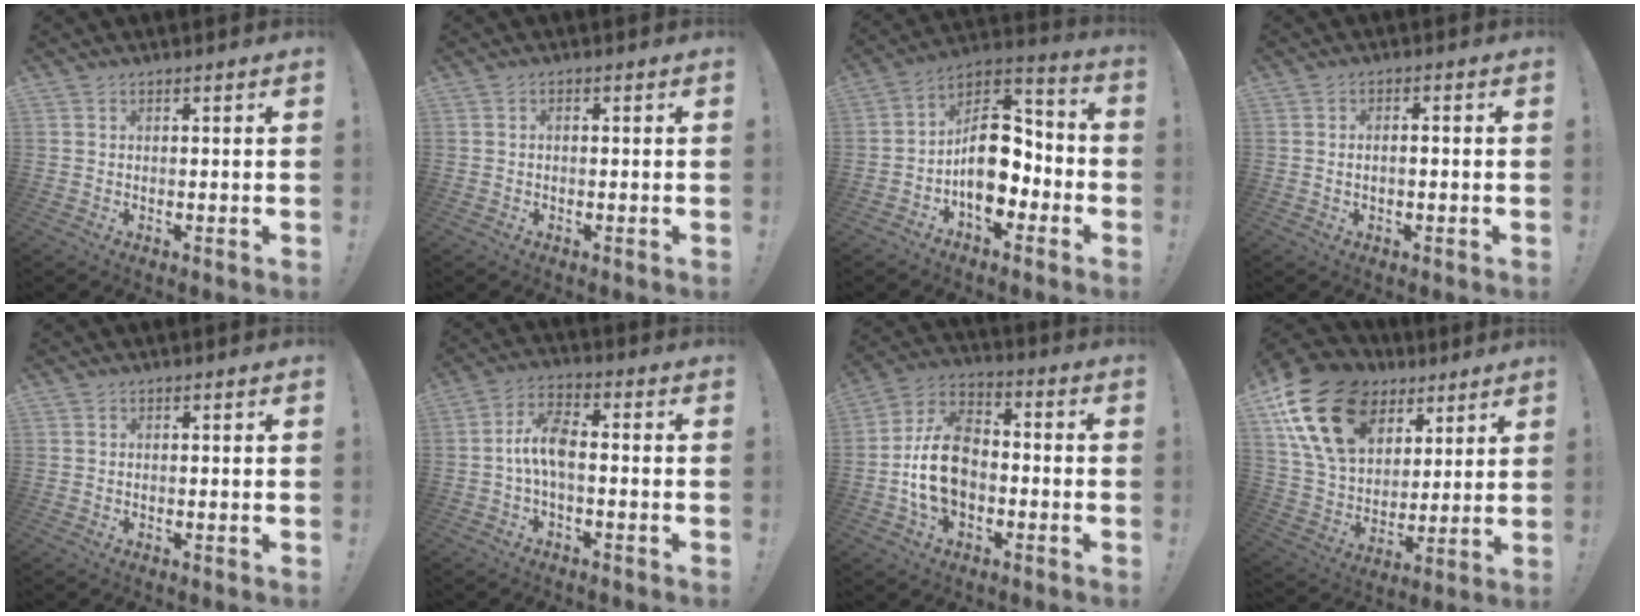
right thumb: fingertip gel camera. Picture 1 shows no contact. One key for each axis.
{"total": 0.6, "fx": -0.4, "fy": 0.2, "fz": 0.5, "tx": -0.010, "ty": 0.001, "tz": -0.007}
{"total": 14.7, "fx": -2.9, "fy": 9.8, "fz": 10.6, "tx": -0.148, "ty": 0.016, "tz": -0.039}
{"total": 1.8, "fx": -0.7, "fy": 0.7, "fz": 1.5, "tx": -0.027, "ty": 0.006, "tz": -0.012}
{"total": 0.9, "fx": 0.7, "fy": 0.6, "fz": 0.0, "tx": 0.006, "ty": -0.001, "tz": 0.011}
{"total": 8.6, "fx": -1.2, "fy": 3.8, "fz": 7.6, "tx": -0.157, "ty": 0.007, "tz": -0.022}
{"total": 15.4, "fx": -3.0, "fy": 10.9, "fz": 10.5, "tx": -0.188, "ty": 0.031, "tz": -0.054}
{"total": 22.0, "fx": 10.5, "fy": 14.5, "fz": 12.7, "tx": -0.227, "ty": -0.040, "tz": 0.207}